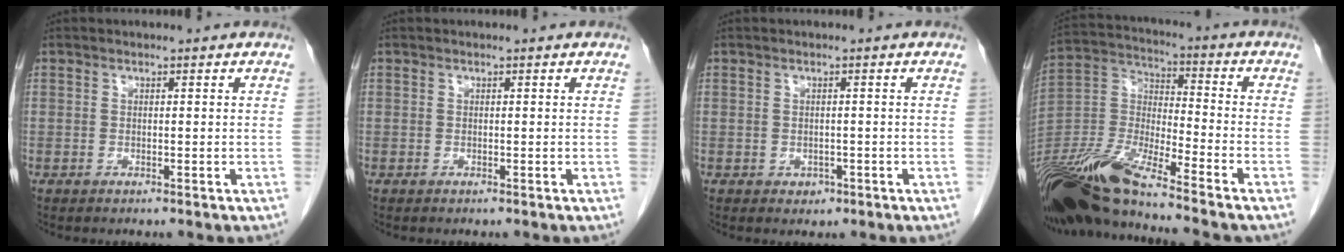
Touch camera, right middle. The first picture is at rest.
{"total": 0.0}
{"total": 1.3, "force": [-0.5, 1.1, 0.5], "torque": [-0.008, 0.002, -0.003]}
{"total": 18.2, "force": [-14.7, 1.3, 10.6], "torque": [-0.240, -0.020, -0.281]}